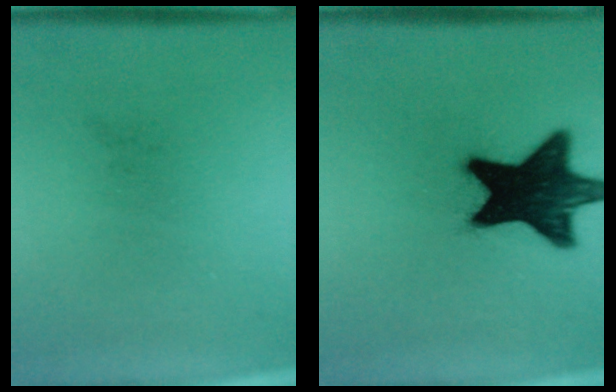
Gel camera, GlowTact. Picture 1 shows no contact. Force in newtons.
{"total": 18.9}